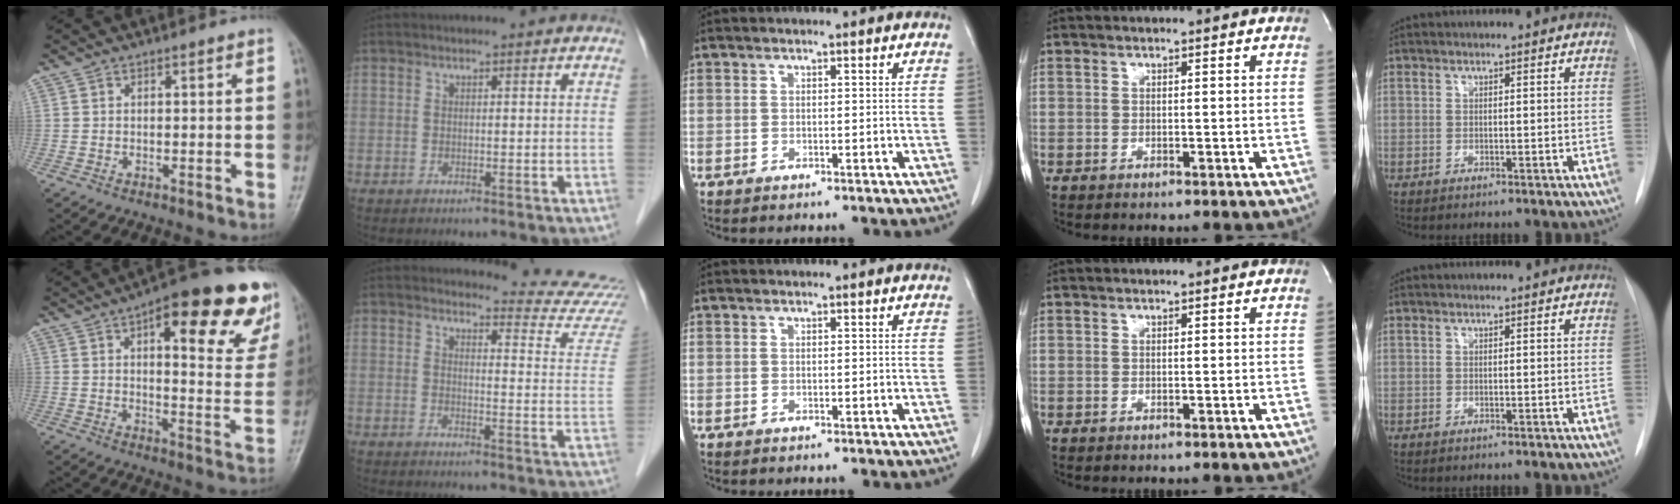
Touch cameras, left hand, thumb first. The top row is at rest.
{"thumb": {"total": 24.1, "force": [12.8, 8.3, 18.6], "torque": [-0.203, -0.028, 0.161]}, "index": {"total": 13.1, "force": [13.1, -0.4, 0.7], "torque": [0.010, -0.119, 0.121]}}